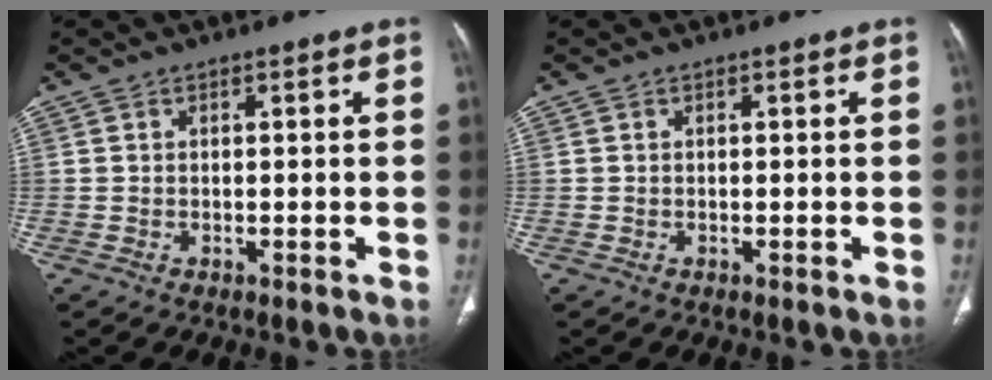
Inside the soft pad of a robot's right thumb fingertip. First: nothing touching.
{"total": 0.0}